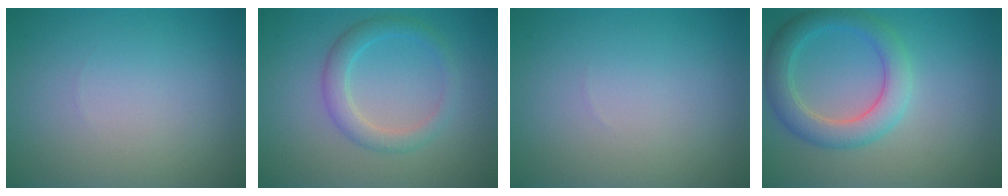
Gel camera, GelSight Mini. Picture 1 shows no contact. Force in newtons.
{"total": 2.7, "press": 2.7, "slide": 0.1}
{"total": 0.0}
{"total": 4.3, "press": 4.3, "slide": 0.2}